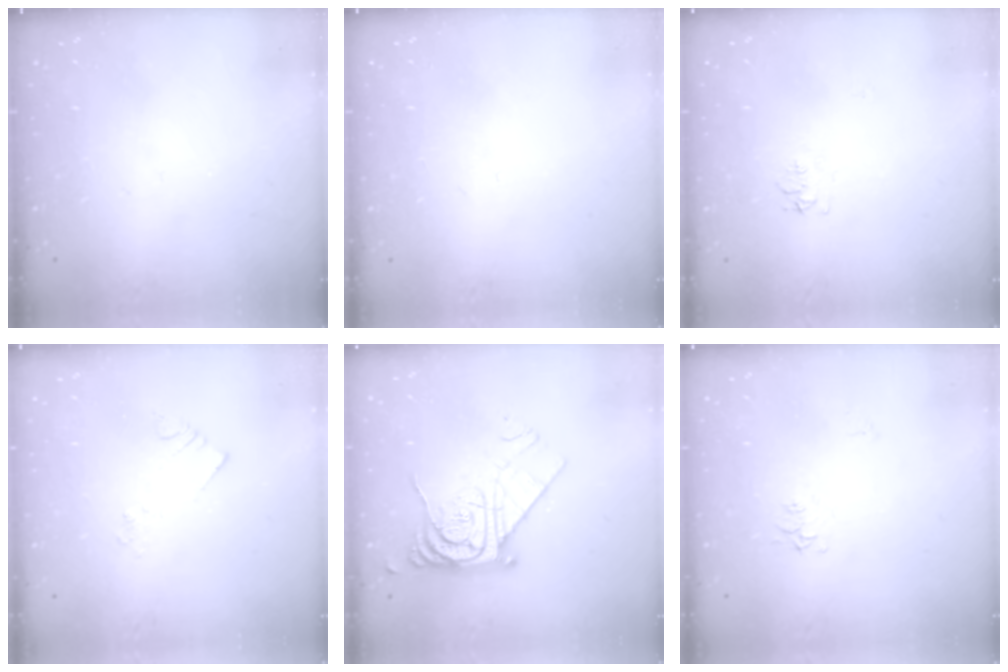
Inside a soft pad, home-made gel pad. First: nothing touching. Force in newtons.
{"total": 0.7, "press": 0.6, "slide": 0.1}
{"total": 6.2, "press": 6.2, "slide": 0.6}
{"total": 2.1, "press": 2.1, "slide": 0.3}
{"total": 13.2, "press": 13.1, "slide": 1.4}
{"total": 5.0, "press": 5.0, "slide": 0.7}